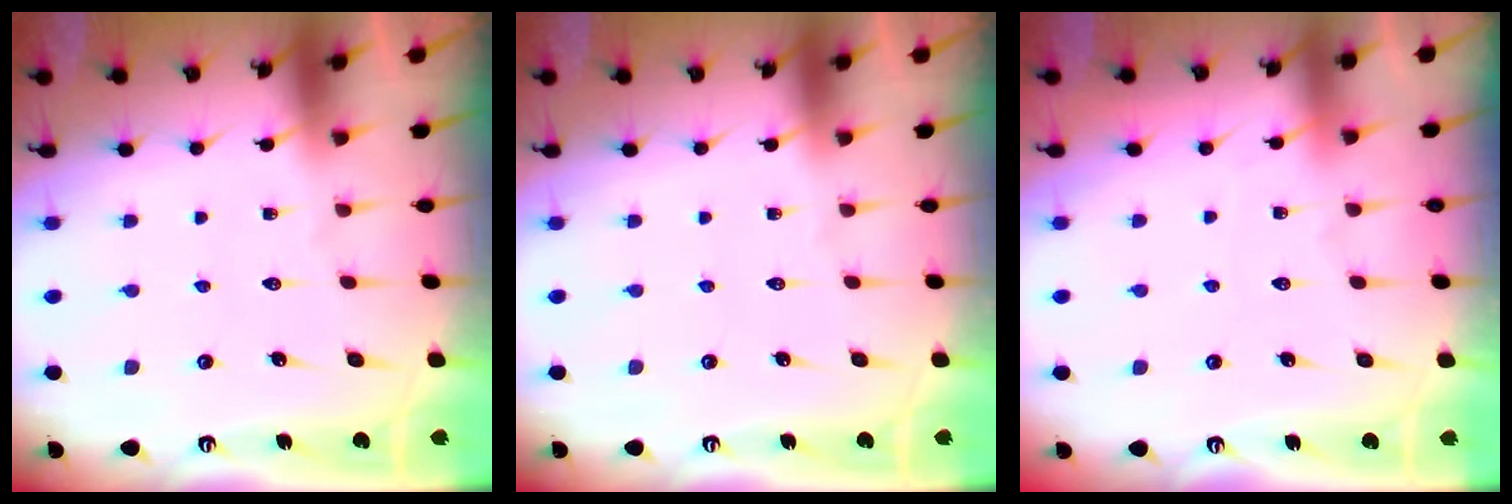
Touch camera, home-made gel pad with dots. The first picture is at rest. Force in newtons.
{"total": 0.0}
{"total": 2.3, "press": 2.3, "slide": 0.3}